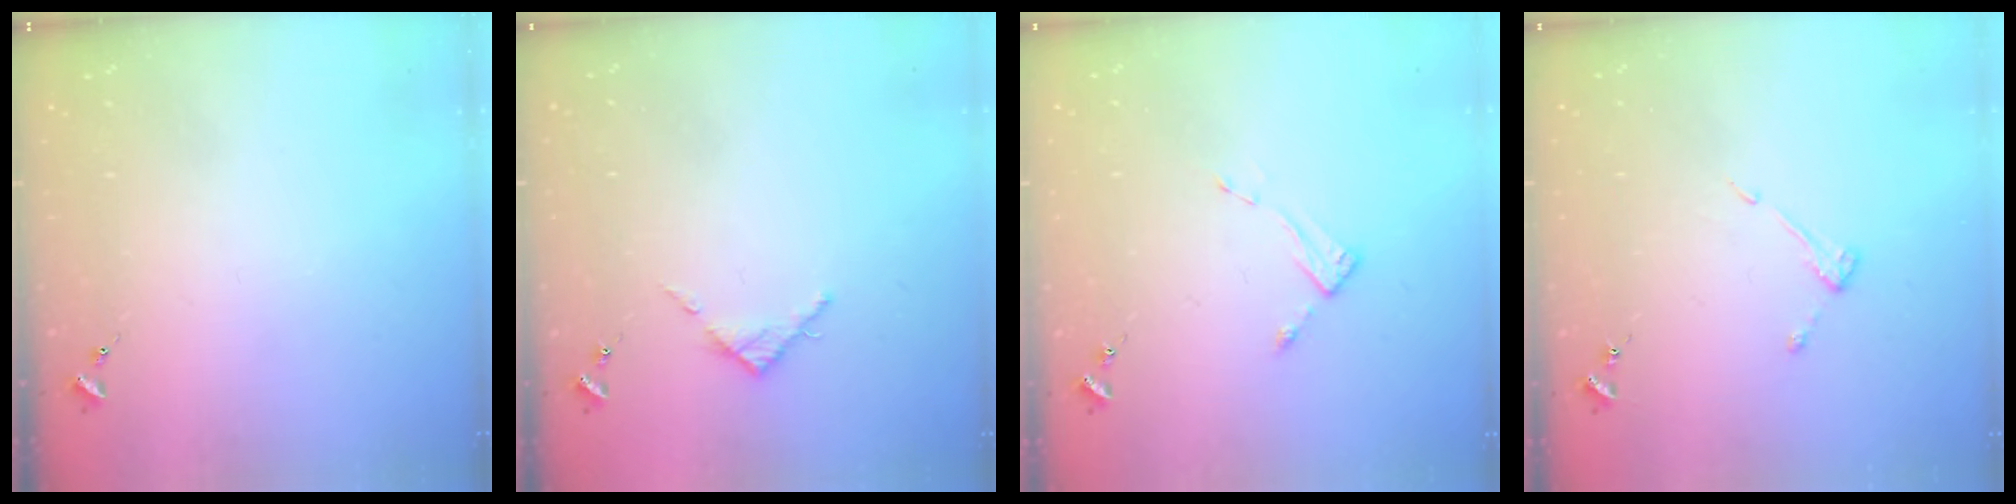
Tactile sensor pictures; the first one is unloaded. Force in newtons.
{"total": 3.7, "press": 3.7, "slide": 0.5}
{"total": 2.6, "press": 2.6, "slide": 0.3}
{"total": 4.7, "press": 4.7, "slide": 0.6}